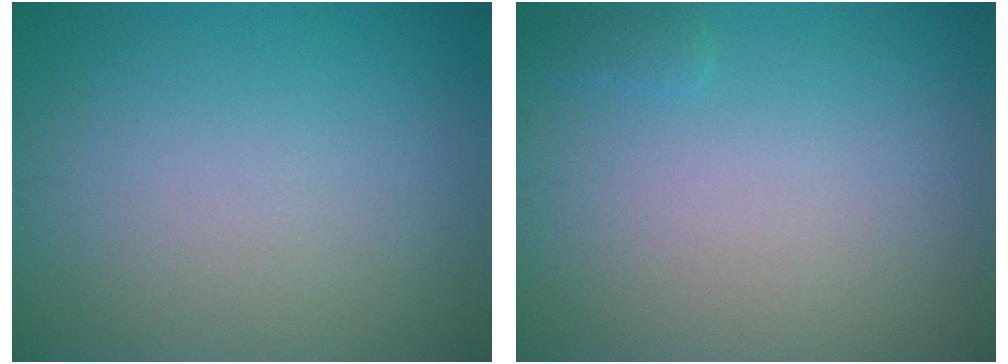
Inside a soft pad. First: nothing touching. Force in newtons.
{"total": 0.7, "press": 0.7, "slide": 0.0}